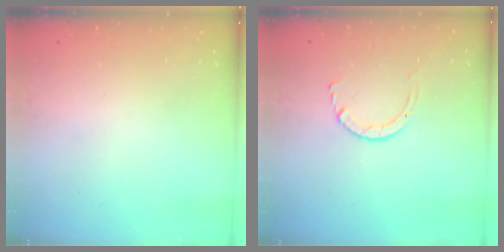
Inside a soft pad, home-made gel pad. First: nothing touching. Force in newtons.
{"total": 2.9, "press": 2.9, "slide": 0.2}